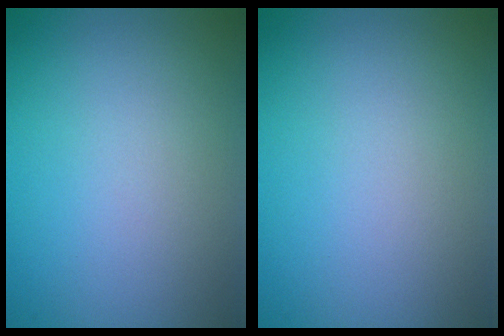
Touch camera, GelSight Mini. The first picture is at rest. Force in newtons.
{"total": 0.0}